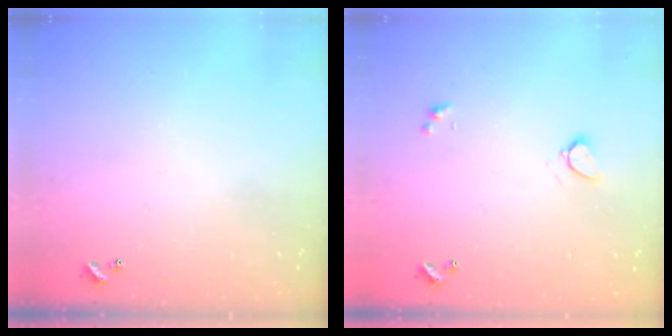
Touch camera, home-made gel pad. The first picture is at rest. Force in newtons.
{"total": 0.6, "press": 0.6, "slide": 0.2}